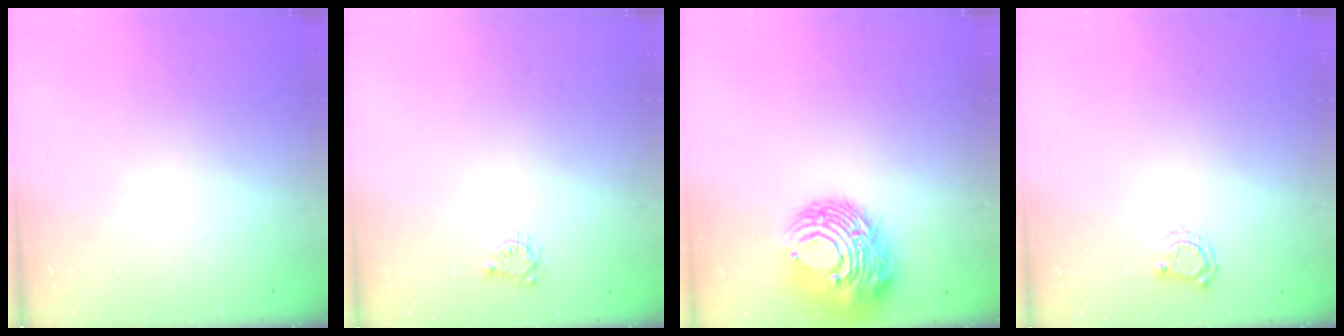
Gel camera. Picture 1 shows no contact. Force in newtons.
{"total": 3.6, "press": 3.6, "slide": 0.3}
{"total": 16.6, "press": 16.5, "slide": 1.8}
{"total": 4.7, "press": 4.6, "slide": 0.5}